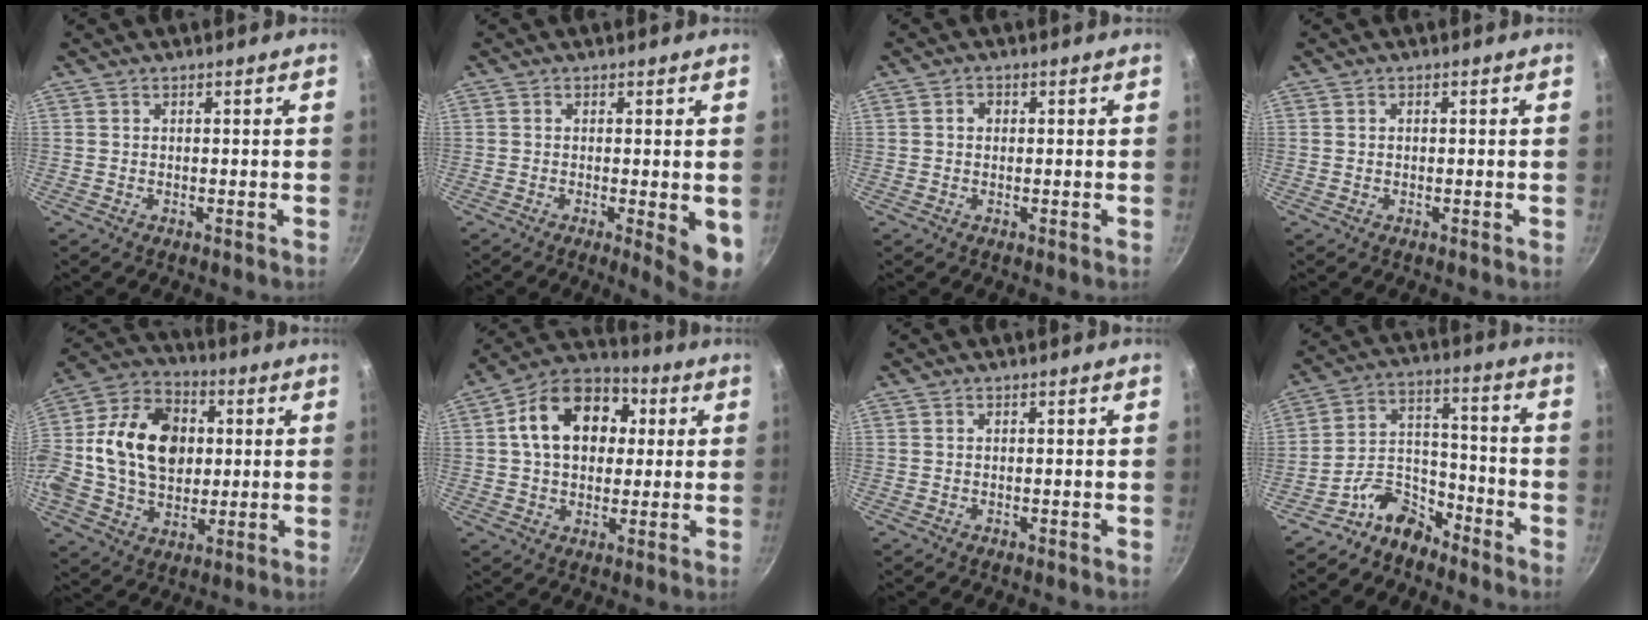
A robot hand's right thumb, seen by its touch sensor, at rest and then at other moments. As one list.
[{"total": 6.2, "force": [-1.0, 1.4, 6.0], "torque": [-0.069, -0.010, -0.011]}, {"total": 1.6, "force": [0.1, 1.4, 0.8], "torque": [-0.008, 0.005, -0.001]}, {"total": 0.0}, {"total": 22.7, "force": [2.1, 16.8, 15.2], "torque": [-0.250, 0.029, 0.028]}, {"total": 16.1, "force": [3.2, 11.7, 10.5], "torque": [-0.144, 0.025, 0.035]}, {"total": 0.0}, {"total": 9.4, "force": [-7.5, 4.8, 3.1], "torque": [-0.029, 0.092, -0.153]}]